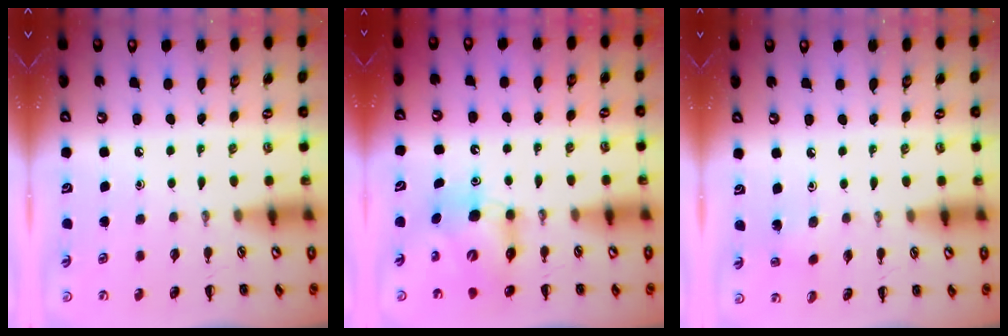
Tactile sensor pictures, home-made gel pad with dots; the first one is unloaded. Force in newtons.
{"total": 6.8, "press": 6.7, "slide": 1.5}
{"total": 1.3, "press": 1.2, "slide": 0.6}